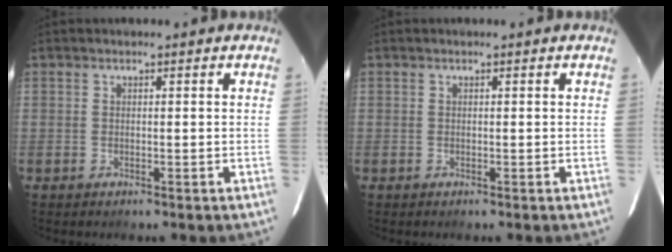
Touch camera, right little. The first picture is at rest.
{"total": 0.0}